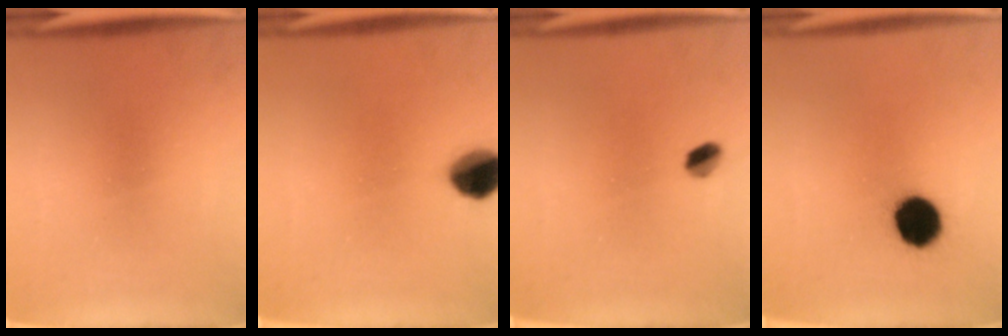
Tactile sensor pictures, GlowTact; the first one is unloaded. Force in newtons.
{"total": 8.4}
{"total": 2.7}
{"total": 9.5}